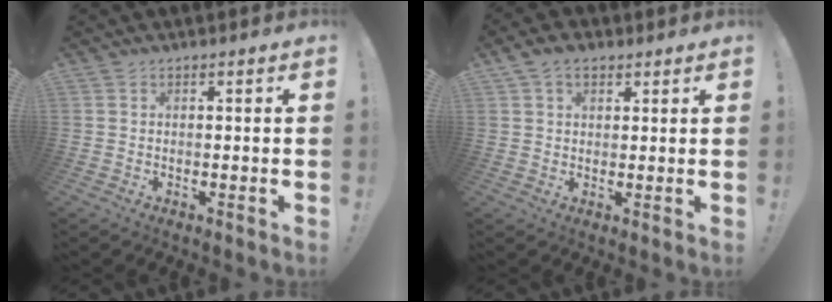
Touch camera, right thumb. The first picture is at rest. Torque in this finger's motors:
{"motor_torque": [0.49, 2.08, 0.90, 0.76, 0.06]}